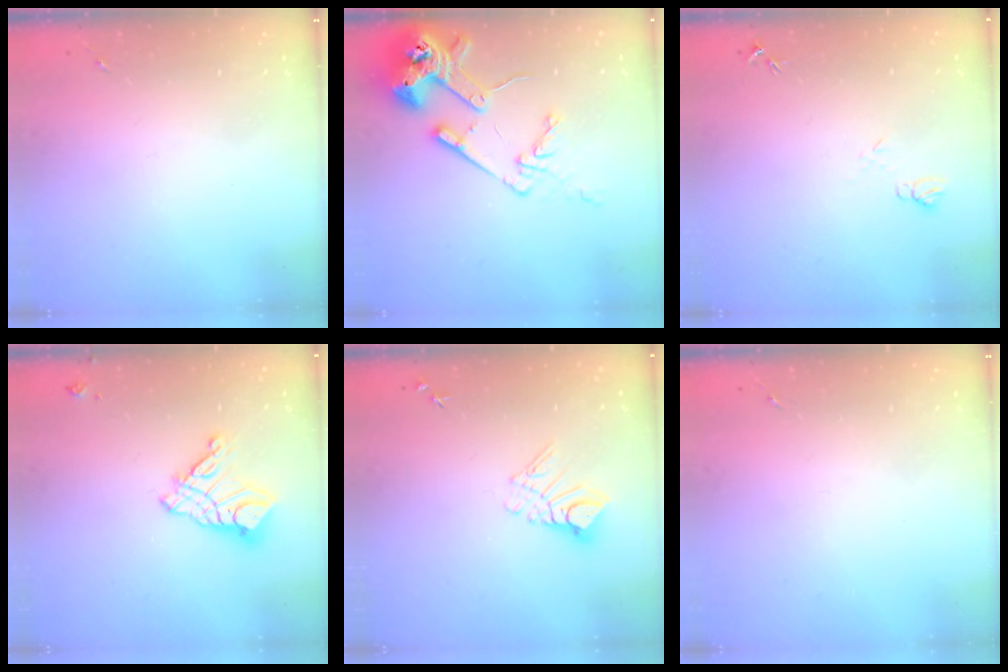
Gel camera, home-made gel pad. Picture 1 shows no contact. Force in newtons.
{"total": 16.9, "press": 16.8, "slide": 1.8}
{"total": 6.3, "press": 6.3, "slide": 0.7}
{"total": 12.6, "press": 12.5, "slide": 1.1}
{"total": 8.9, "press": 8.9, "slide": 0.8}
{"total": 0.0}